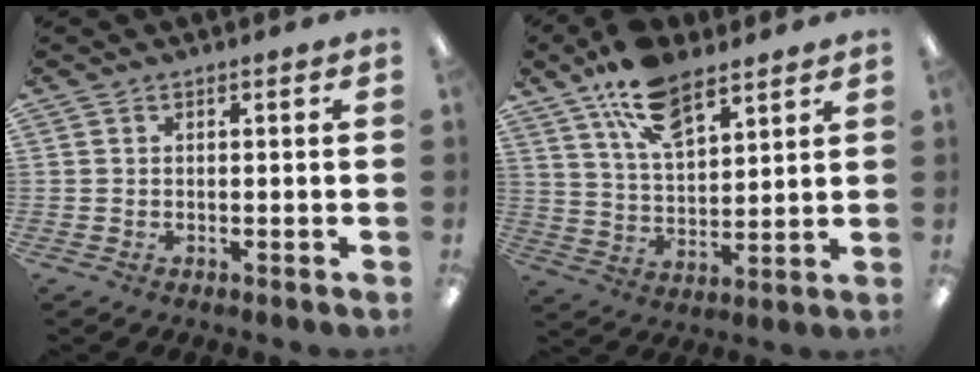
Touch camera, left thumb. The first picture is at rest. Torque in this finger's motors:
{"motor_torque": [0.57, 0.00, 1.69, -1.07, 0.34]}